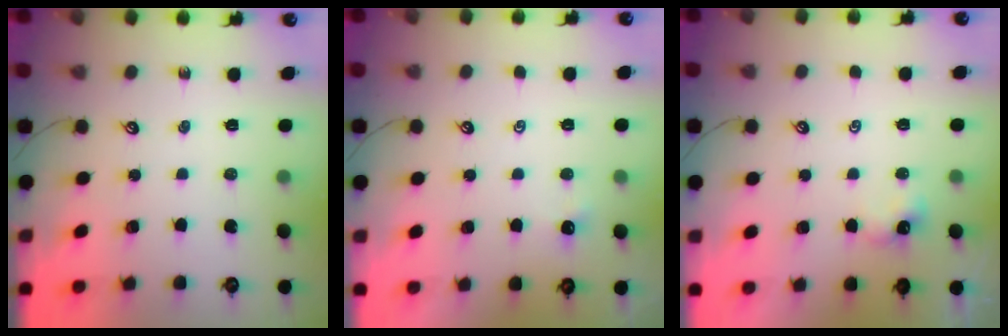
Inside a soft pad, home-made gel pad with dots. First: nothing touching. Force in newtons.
{"total": 0.0}
{"total": 2.9, "press": 2.9, "slide": 0.1}